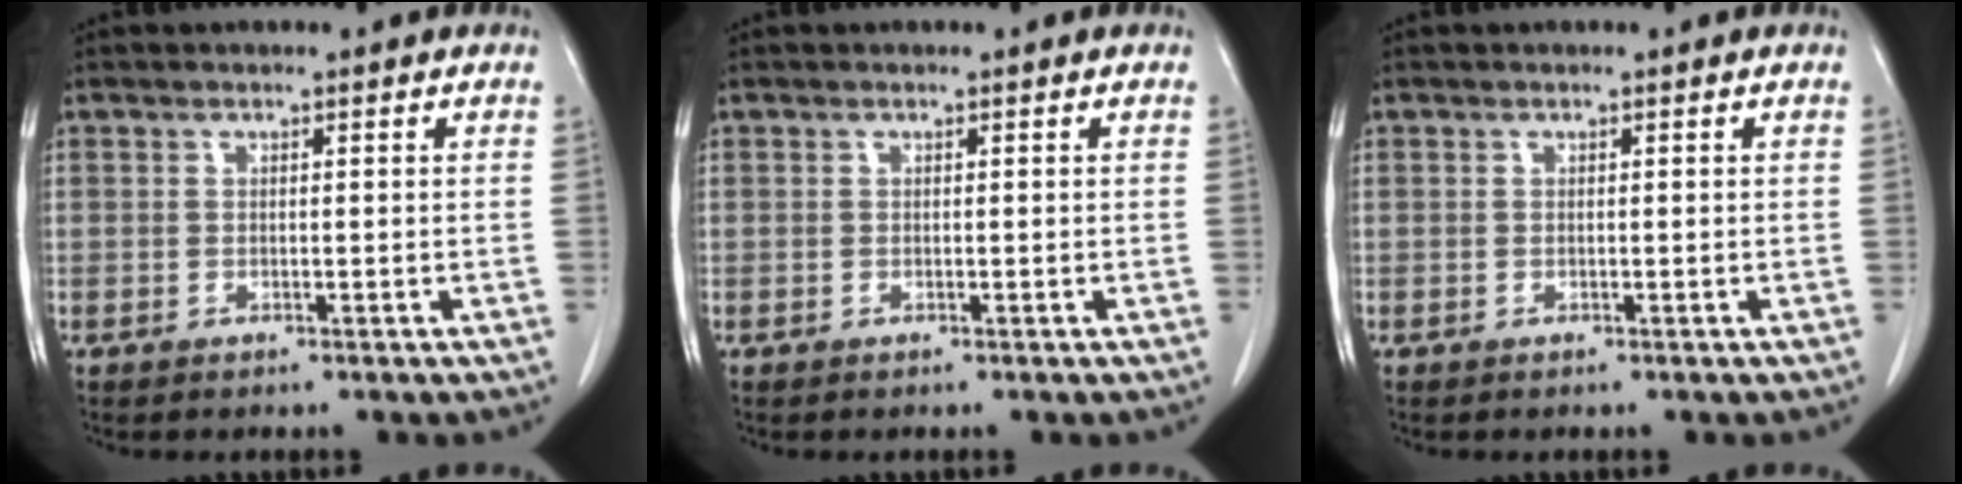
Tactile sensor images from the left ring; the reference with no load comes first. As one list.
[{"total": 0.0}, {"total": 0.0}]